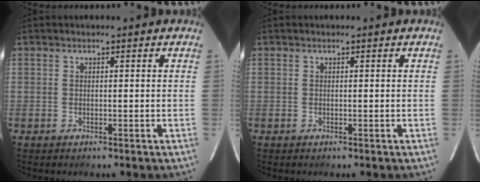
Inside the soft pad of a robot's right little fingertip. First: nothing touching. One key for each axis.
{"total": 0.0}